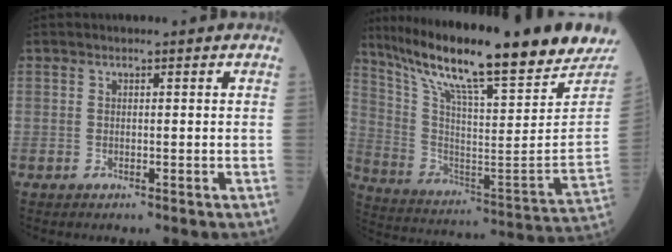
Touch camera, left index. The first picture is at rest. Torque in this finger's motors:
{"motor_torque": [0.18, -0.66, 0.54, 0.21]}